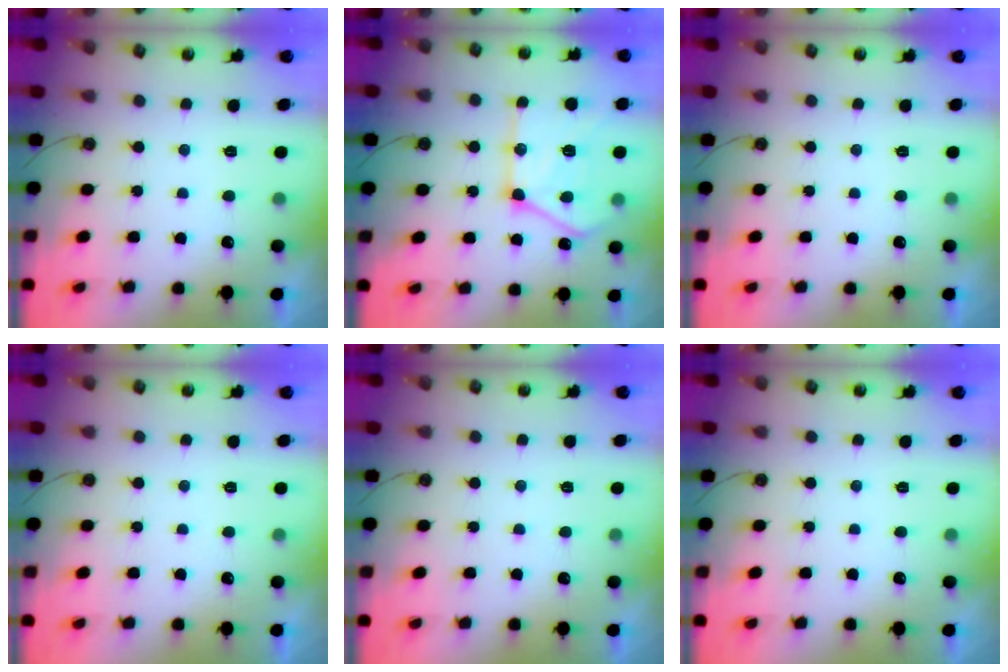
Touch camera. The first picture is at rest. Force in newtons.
{"total": 19.6, "press": 19.5, "slide": 2.0}
{"total": 0.0}
{"total": 0.0}
{"total": 2.8, "press": 2.8, "slide": 0.5}
{"total": 0.0}